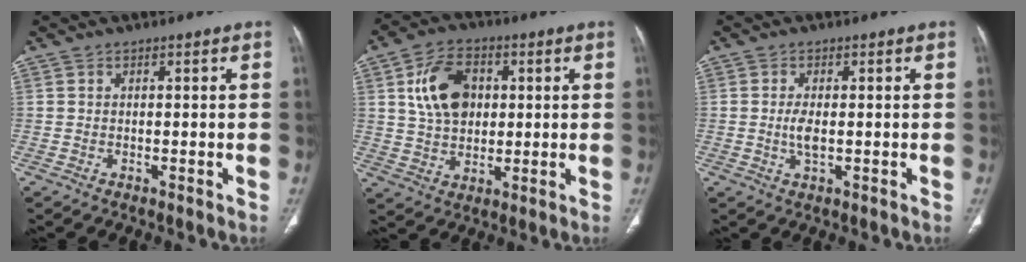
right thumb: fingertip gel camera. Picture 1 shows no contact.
{"total": 11.7, "force": [2.7, 8.4, 7.8], "torque": [-0.113, 0.000, 0.049]}
{"total": 2.9, "force": [-0.2, 1.2, 2.6], "torque": [-0.055, -0.005, -0.004]}